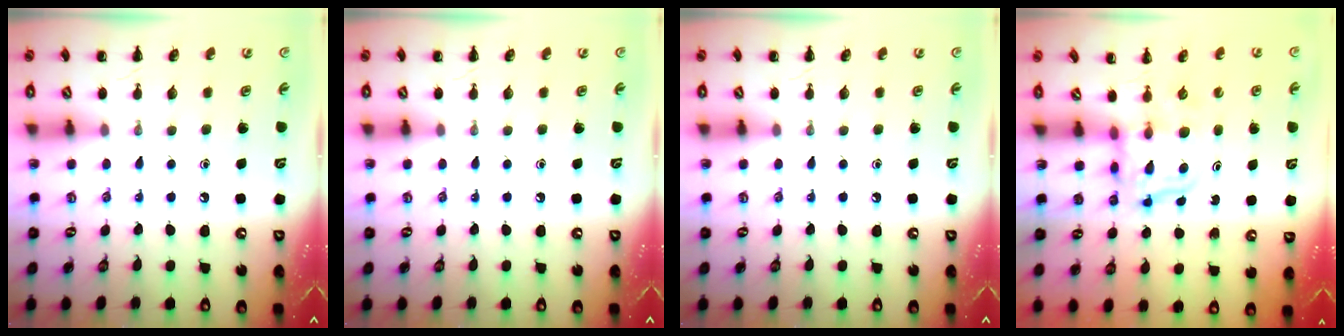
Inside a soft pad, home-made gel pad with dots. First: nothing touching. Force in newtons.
{"total": 0.0}
{"total": 0.0}
{"total": 3.6, "press": 3.6, "slide": 0.2}